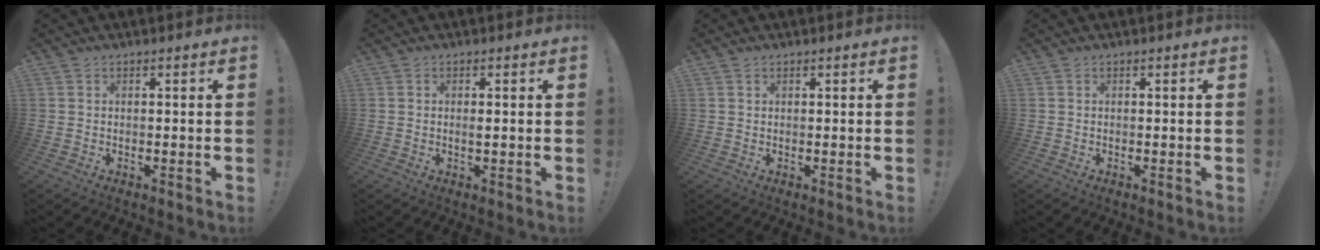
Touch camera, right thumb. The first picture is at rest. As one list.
[{"total": 0.7, "force": [0.0, -0.1, 0.7], "torque": [-0.006, -0.004, -0.002]}, {"total": 0.7, "force": [0.6, 0.3, 0.2], "torque": [-0.001, -0.001, 0.011]}, {"total": 0.0}]